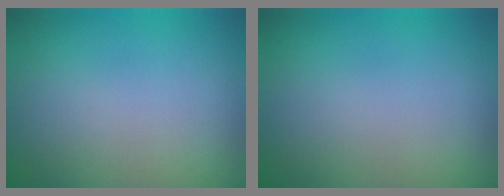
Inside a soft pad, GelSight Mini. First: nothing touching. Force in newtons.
{"total": 0.0}